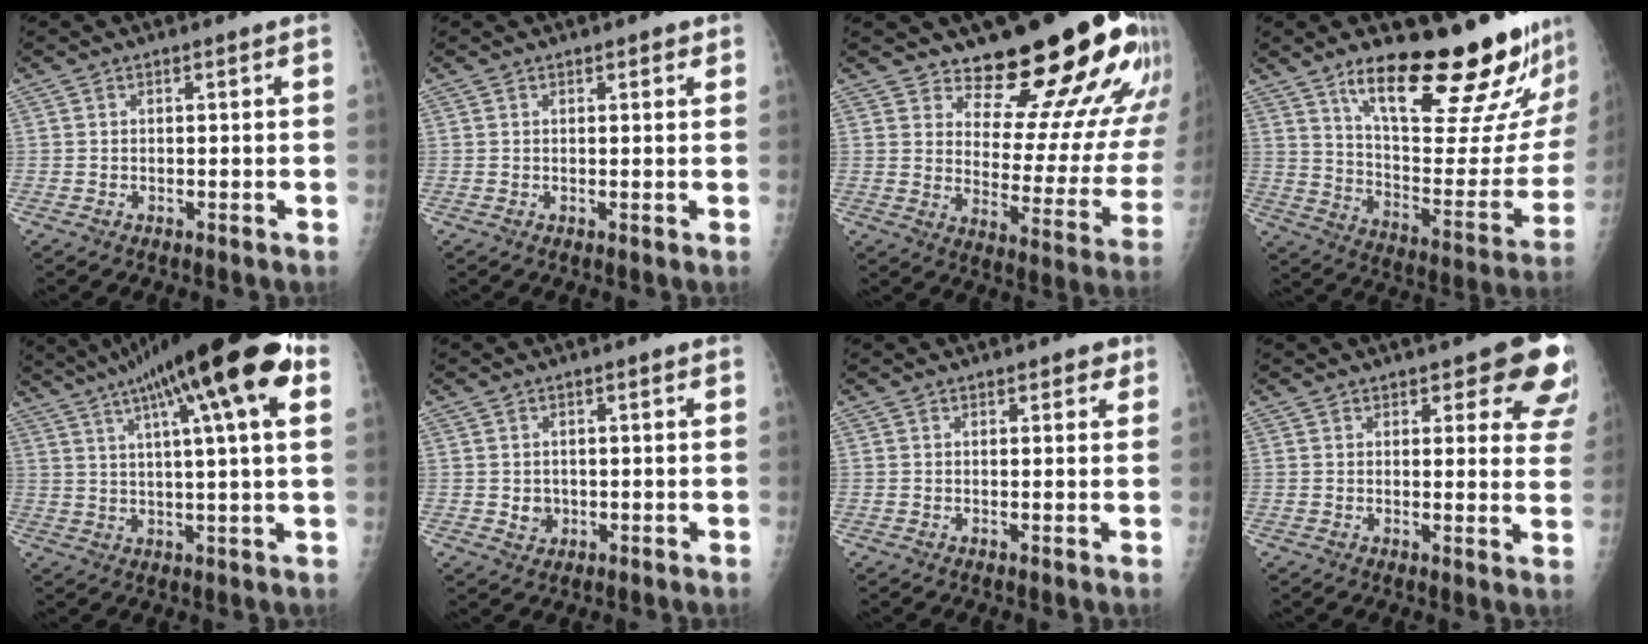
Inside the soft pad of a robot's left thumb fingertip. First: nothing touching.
{"total": 1.2, "force": [0.8, 0.6, 0.6], "torque": [0.001, -0.003, 0.007]}
{"total": 21.0, "force": [16.9, 7.3, 10.2], "torque": [-0.085, -0.132, 0.222]}
{"total": 27.3, "force": [19.9, 6.1, 17.6], "torque": [-0.218, -0.108, 0.294]}
{"total": 22.3, "force": [10.1, 3.8, 19.5], "torque": [-0.312, 0.018, 0.151]}
{"total": 2.6, "force": [-0.2, 2.4, 1.0], "torque": [-0.005, 0.001, 0.005]}
{"total": 1.8, "force": [1.1, 1.0, 0.9], "torque": [0.006, -0.003, 0.009]}
{"total": 11.0, "force": [7.0, 4.5, 7.3], "torque": [-0.033, -0.032, 0.070]}